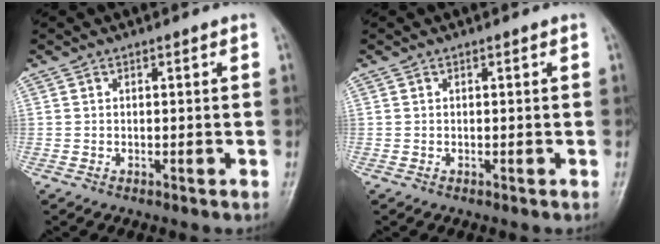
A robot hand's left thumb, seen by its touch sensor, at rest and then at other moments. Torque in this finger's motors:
{"motor_torque": [-0.14, 0.03, 0.00, 0.00, 0.00]}